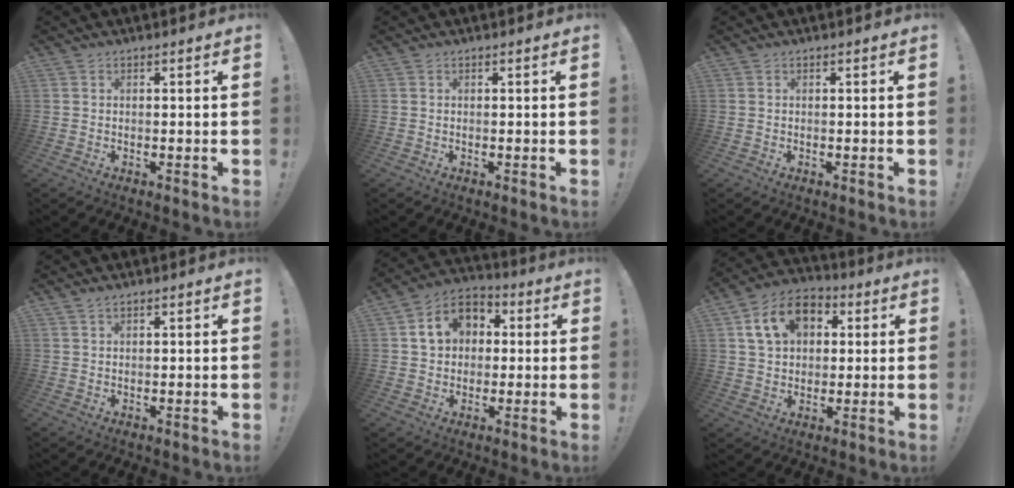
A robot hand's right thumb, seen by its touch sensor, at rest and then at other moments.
{"total": 0.0}
{"total": 0.0}
{"total": 1.1, "force": [1.0, 0.2, 0.6], "torque": [-0.006, -0.005, 0.017]}
{"total": 10.5, "force": [2.6, 8.7, 5.2], "torque": [-0.085, 0.011, 0.055]}
{"total": 13.8, "force": [5.1, 10.2, 7.7], "torque": [-0.118, -0.004, 0.101]}